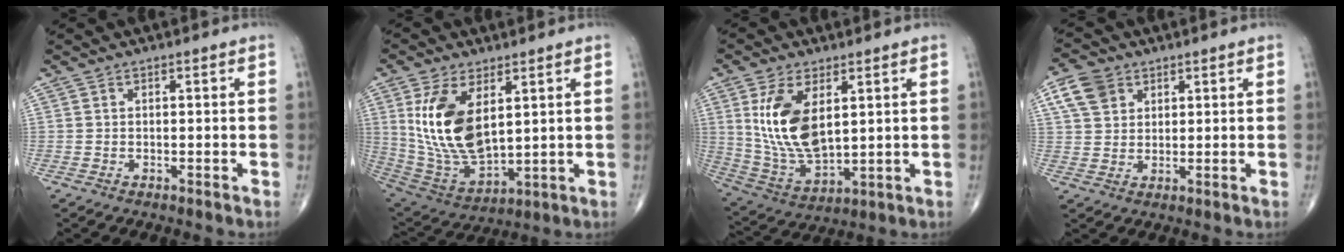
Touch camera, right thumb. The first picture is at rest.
{"total": 16.5, "force": [4.5, 8.5, 13.4], "torque": [-0.251, -0.024, 0.107]}
{"total": 14.4, "force": [3.8, 7.4, 11.8], "torque": [-0.225, -0.023, 0.091]}
{"total": 6.5, "force": [3.0, 4.9, 3.0], "torque": [-0.040, -0.002, 0.057]}